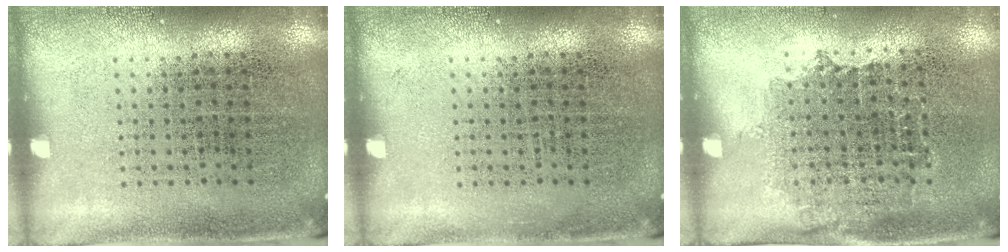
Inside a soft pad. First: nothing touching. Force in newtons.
{"total": 0.0}
{"total": 0.9, "press": 0.7, "slide": 0.6}